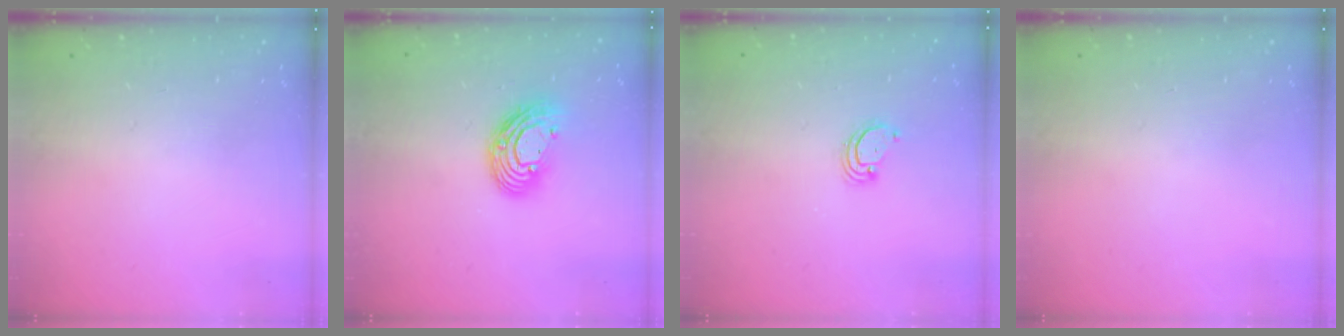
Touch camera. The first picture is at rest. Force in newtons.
{"total": 11.8, "press": 11.8, "slide": 0.8}
{"total": 2.6, "press": 2.6, "slide": 0.1}
{"total": 0.0}